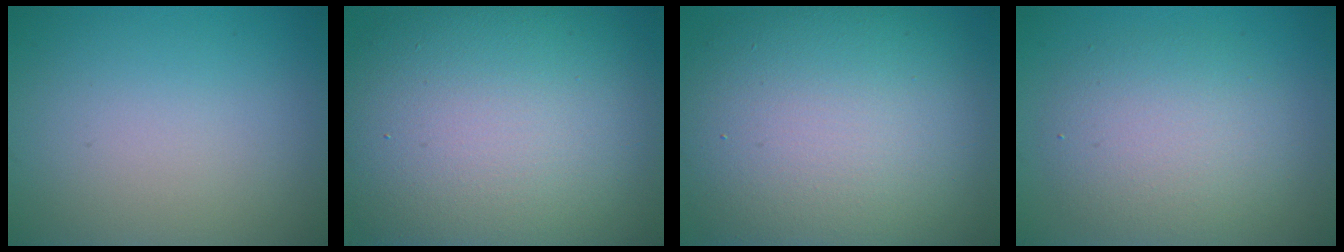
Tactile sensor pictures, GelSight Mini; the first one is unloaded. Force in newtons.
{"total": 15.8, "press": 15.8, "slide": 0.6}
{"total": 14.6, "press": 14.6, "slide": 0.4}
{"total": 5.0, "press": 5.0, "slide": 0.4}